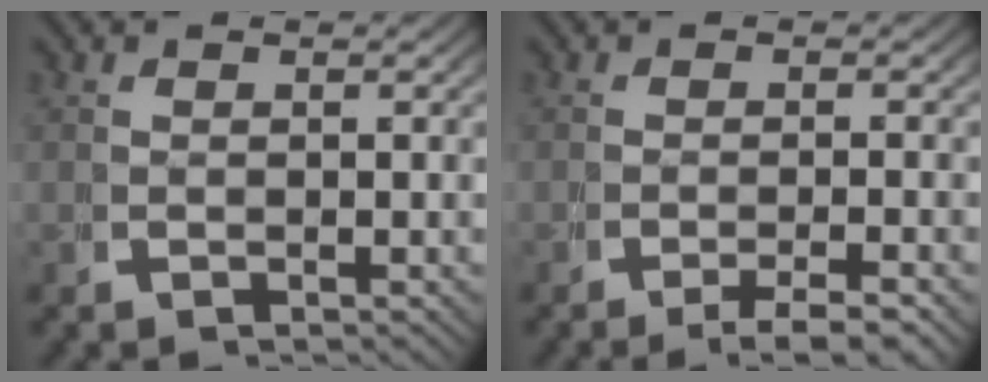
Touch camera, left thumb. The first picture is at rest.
{"total": 3.0, "force": [-2.2, 0.7, 1.9], "torque": [-0.034, -0.002, -0.037]}